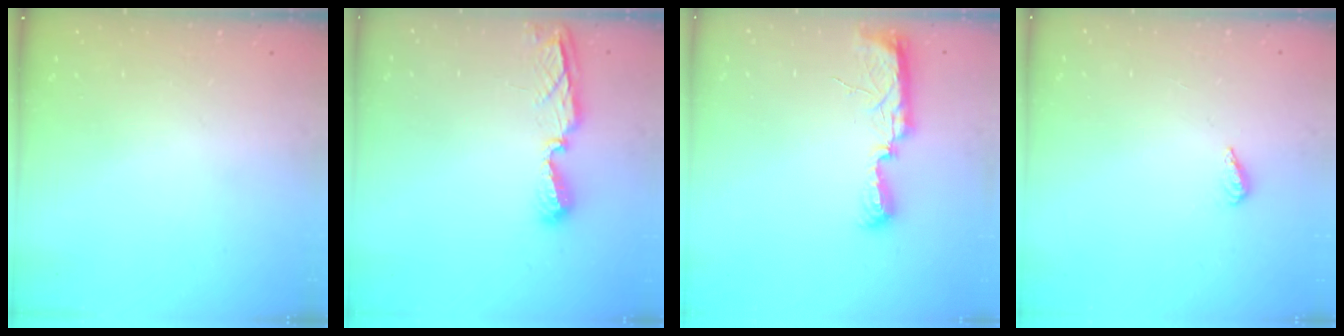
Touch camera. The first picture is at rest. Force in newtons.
{"total": 8.0, "press": 7.9, "slide": 1.0}
{"total": 7.9, "press": 7.8, "slide": 0.8}
{"total": 2.3, "press": 2.2, "slide": 0.8}